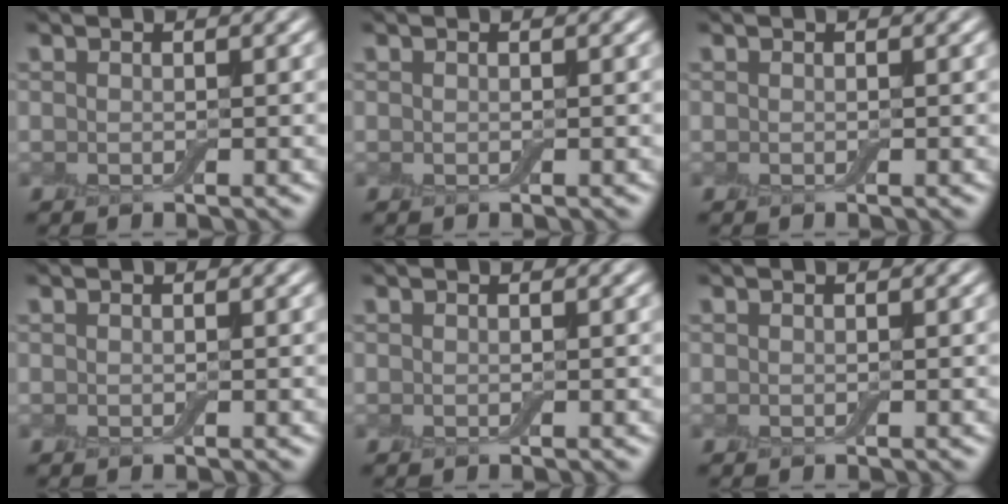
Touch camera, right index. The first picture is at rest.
{"total": 0.0}
{"total": 0.0}
{"total": 0.0}
{"total": 0.0}
{"total": 0.0}